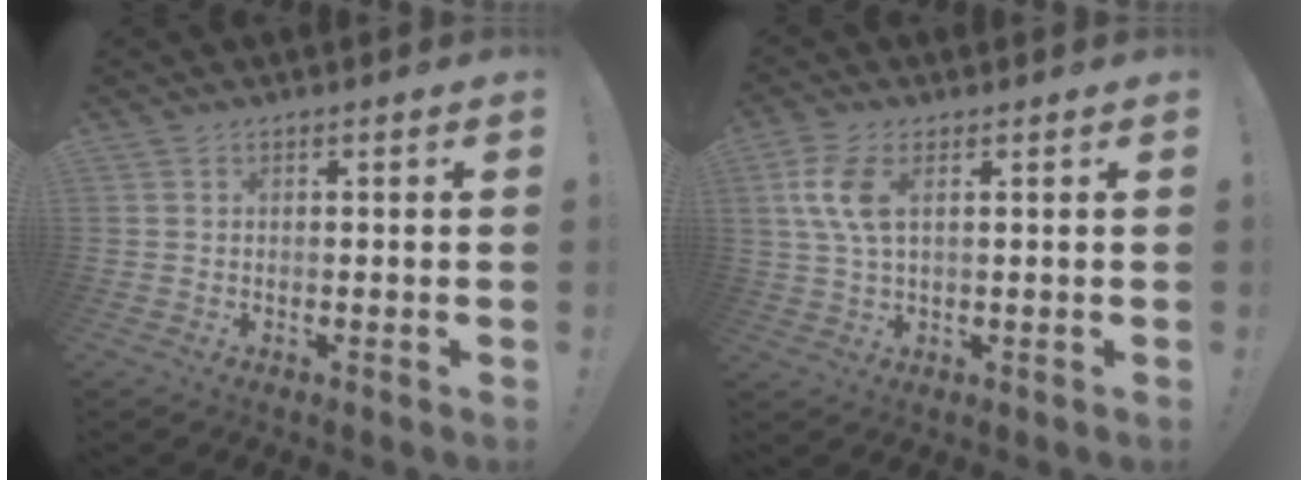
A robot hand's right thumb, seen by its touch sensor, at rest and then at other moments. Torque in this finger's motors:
{"motor_torque": [0.39, -0.10, 0.47, -0.58, 0.14]}